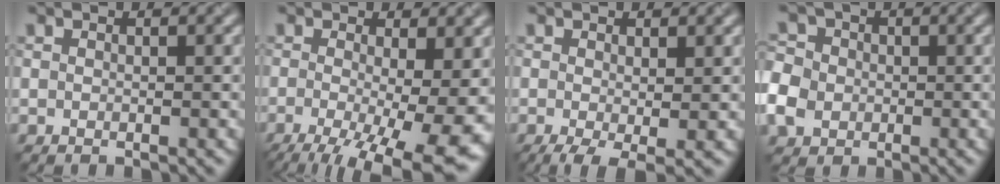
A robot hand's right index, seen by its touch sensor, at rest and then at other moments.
{"total": 12.9, "force": [-3.3, 4.6, 11.6], "torque": [-0.175, -0.025, -0.035]}
{"total": 3.0, "force": [-0.7, 0.9, 2.7], "torque": [-0.052, -0.013, -0.012]}
{"total": 5.6, "force": [-1.4, 4.7, 2.7], "torque": [-0.062, 0.001, -0.041]}